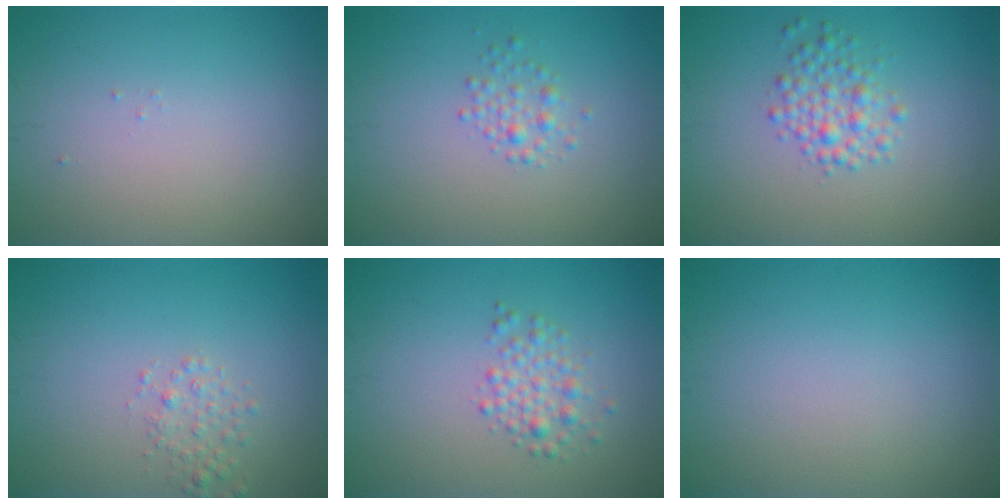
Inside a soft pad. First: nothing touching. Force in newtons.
{"total": 1.4, "press": 1.4, "slide": 0.1}
{"total": 2.6, "press": 2.6, "slide": 0.0}
{"total": 1.5, "press": 1.5, "slide": 0.1}
{"total": 2.2, "press": 2.2, "slide": 0.1}
{"total": 0.0}